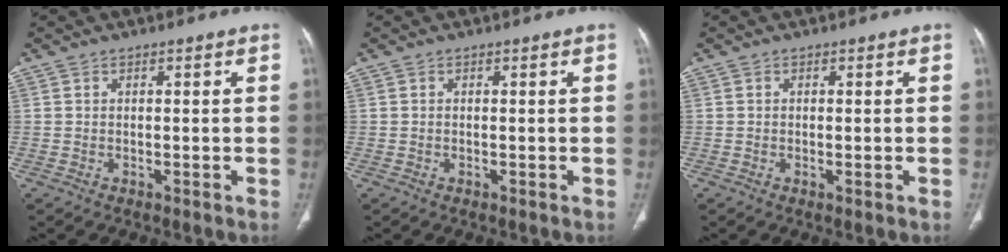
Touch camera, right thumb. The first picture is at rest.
{"total": 0.0}
{"total": 0.9, "force": [-0.3, 0.3, 0.8], "torque": [-0.016, -0.004, -0.003]}